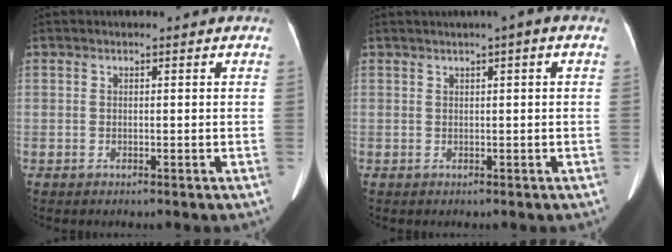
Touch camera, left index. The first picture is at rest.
{"total": 1.7, "force": [0.5, 0.1, 1.6], "torque": [-0.026, 0.012, 0.007]}